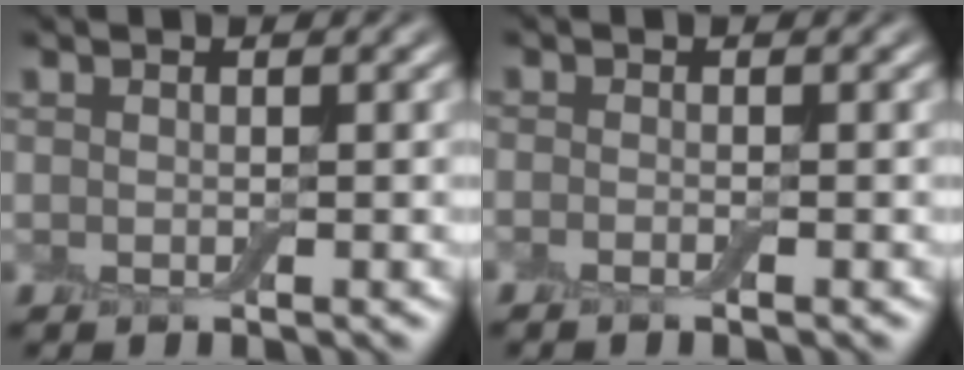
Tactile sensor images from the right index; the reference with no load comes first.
{"total": 0.7, "force": [-0.4, 0.2, 0.5], "torque": [-0.013, -0.003, -0.010]}